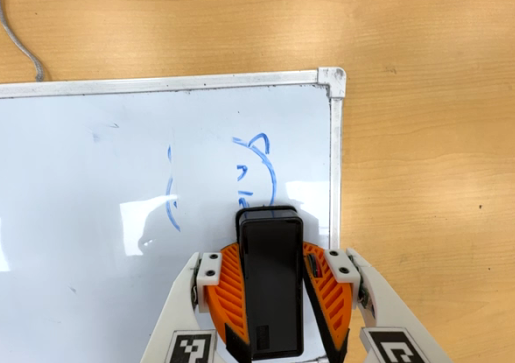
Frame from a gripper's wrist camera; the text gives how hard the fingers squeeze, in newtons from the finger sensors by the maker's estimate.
{"total": 13.7, "left": 13.8, "right": 13.6}